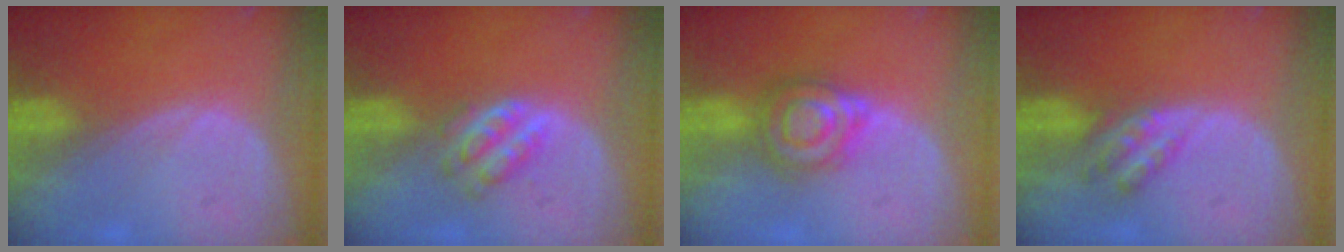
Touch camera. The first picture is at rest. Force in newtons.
{"total": 4.1, "press": 4.0, "slide": 0.9}
{"total": 6.3, "press": 6.3, "slide": 0.5}
{"total": 4.5, "press": 3.9, "slide": 2.2}